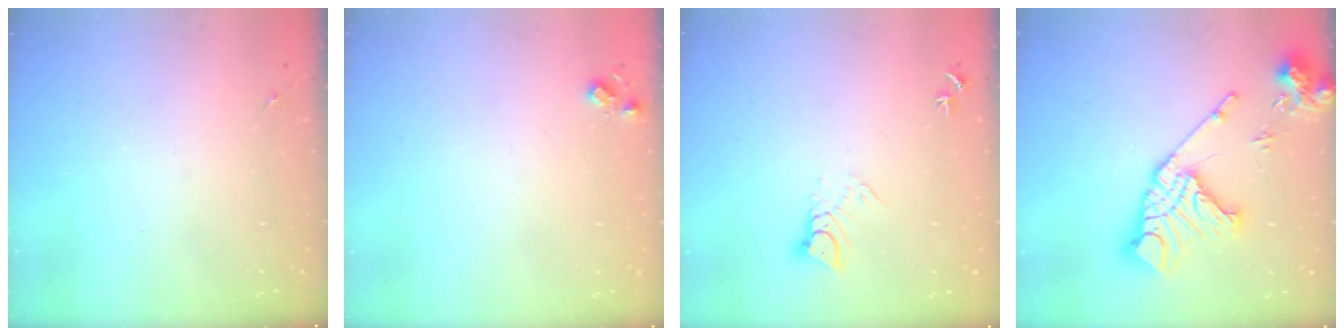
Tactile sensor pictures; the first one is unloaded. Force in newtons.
{"total": 5.1, "press": 5.1, "slide": 0.7}
{"total": 5.1, "press": 5.1, "slide": 0.3}
{"total": 19.0, "press": 18.8, "slide": 2.3}